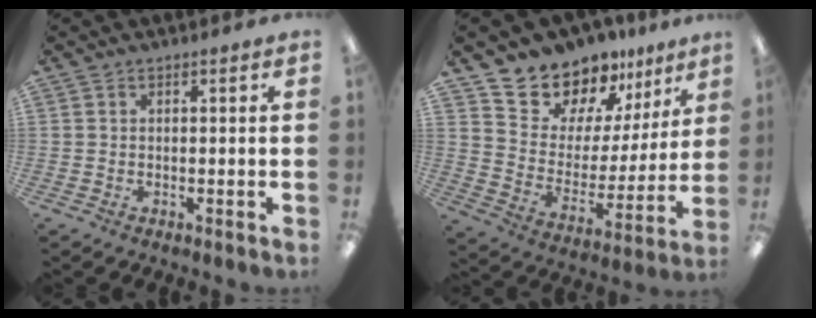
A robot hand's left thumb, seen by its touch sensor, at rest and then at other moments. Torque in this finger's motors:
{"motor_torque": [1.51, 2.07, 1.31, -1.46, 0.14]}